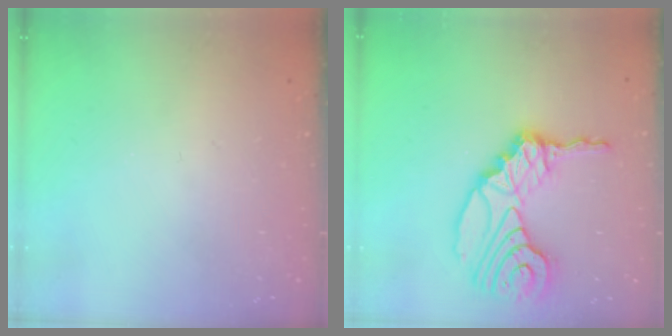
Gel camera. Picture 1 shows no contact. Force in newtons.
{"total": 18.1, "press": 17.3, "slide": 5.3}